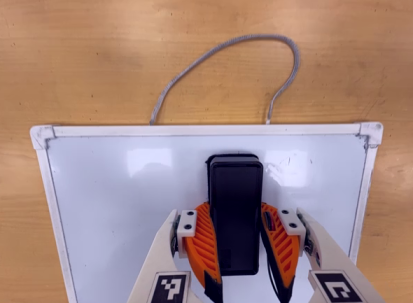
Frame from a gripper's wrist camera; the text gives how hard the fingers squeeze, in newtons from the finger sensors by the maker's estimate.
{"total": 15.4, "left": 15.4, "right": 15.4}